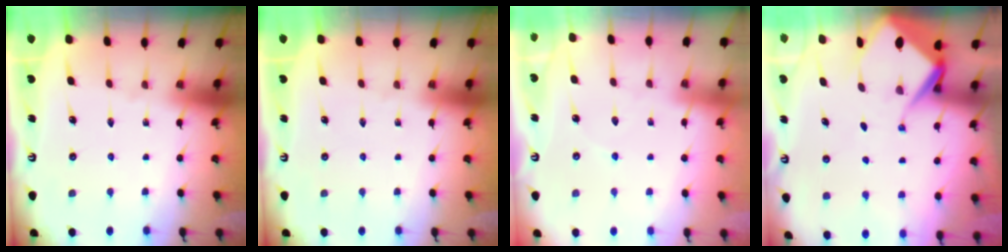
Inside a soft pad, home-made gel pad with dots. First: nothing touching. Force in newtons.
{"total": 0.0}
{"total": 2.0, "press": 2.0, "slide": 0.2}
{"total": 8.0, "press": 7.9, "slide": 0.9}